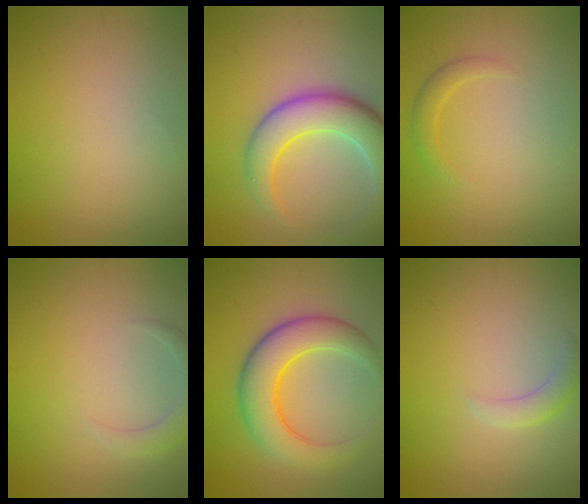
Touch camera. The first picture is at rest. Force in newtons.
{"total": 7.2, "press": 7.2, "slide": 0.6}
{"total": 1.3, "press": 1.3, "slide": 0.2}
{"total": 2.1, "press": 2.1, "slide": 0.3}
{"total": 6.2, "press": 6.2, "slide": 0.2}
{"total": 1.7, "press": 1.7, "slide": 0.1}